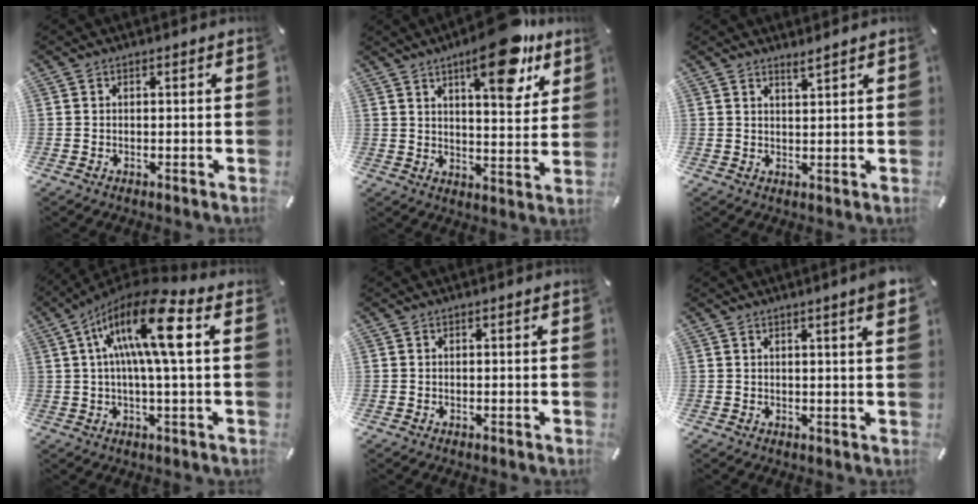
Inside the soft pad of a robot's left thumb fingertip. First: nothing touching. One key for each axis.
{"total": 17.2, "fx": 10.9, "fy": 6.0, "fz": 12.0, "tx": -0.159, "ty": -0.064, "tz": 0.171}
{"total": 2.3, "fx": 2.2, "fy": -0.1, "fz": 0.9, "tx": -0.021, "ty": -0.010, "tz": 0.040}
{"total": 16.7, "fx": 4.1, "fy": 3.8, "fz": 15.8, "tx": -0.303, "ty": 0.004, "tz": 0.057}
{"total": 0.0}
{"total": 4.0, "fx": 1.9, "fy": 0.1, "fz": 3.5, "tx": -0.051, "ty": -0.012, "tz": 0.029}